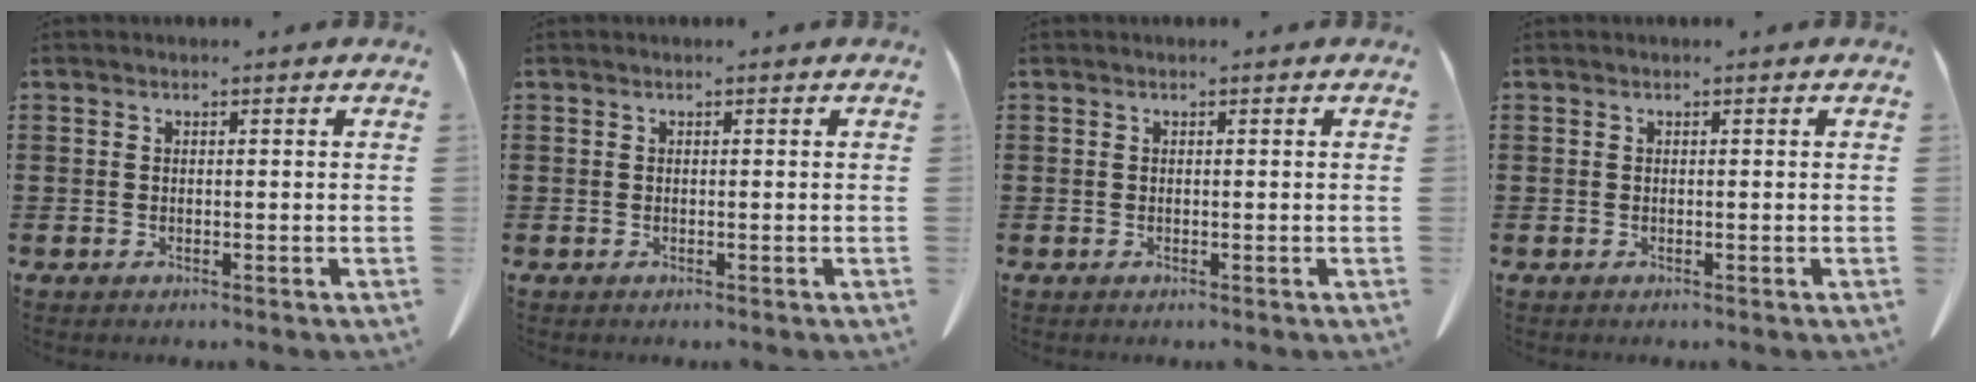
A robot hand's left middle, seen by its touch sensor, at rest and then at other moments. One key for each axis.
{"total": 0.0}
{"total": 0.0}
{"total": 0.0}